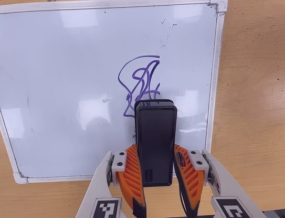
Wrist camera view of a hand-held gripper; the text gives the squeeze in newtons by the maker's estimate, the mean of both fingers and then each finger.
{"total": 6.4, "left": 5.5, "right": 7.3}